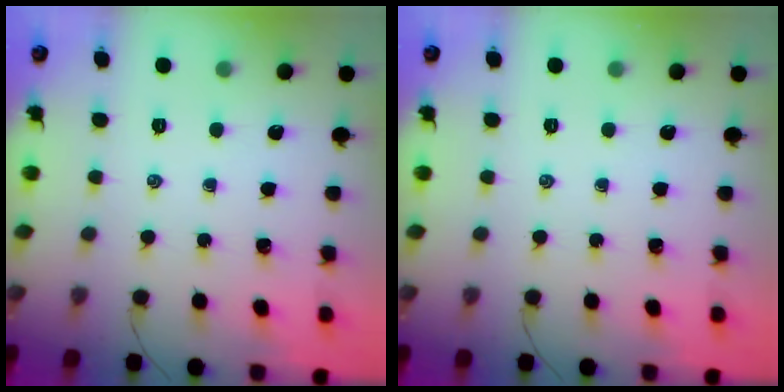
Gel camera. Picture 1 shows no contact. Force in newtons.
{"total": 0.0}